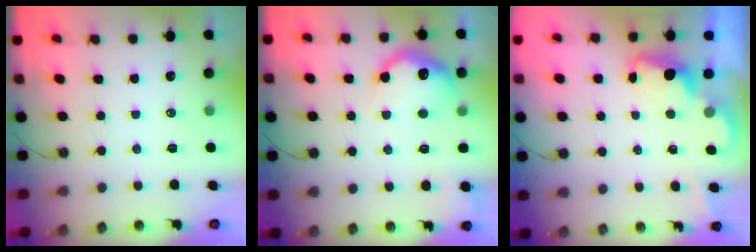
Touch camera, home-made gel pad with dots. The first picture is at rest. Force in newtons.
{"total": 13.9, "press": 13.8, "slide": 0.9}
{"total": 2.2, "press": 2.2, "slide": 0.5}